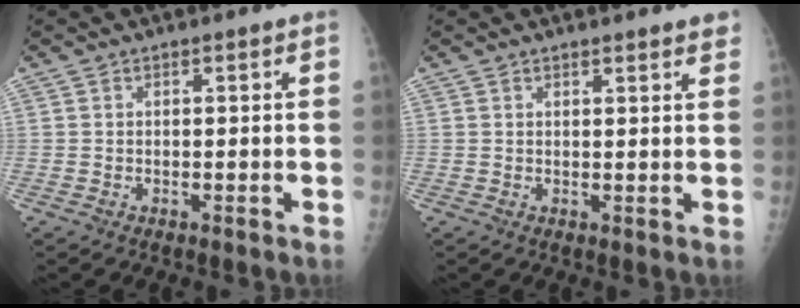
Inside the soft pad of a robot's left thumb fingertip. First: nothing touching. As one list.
[{"total": 3.4, "force": [3.0, 0.4, 1.6], "torque": [-0.011, -0.010, 0.030]}]